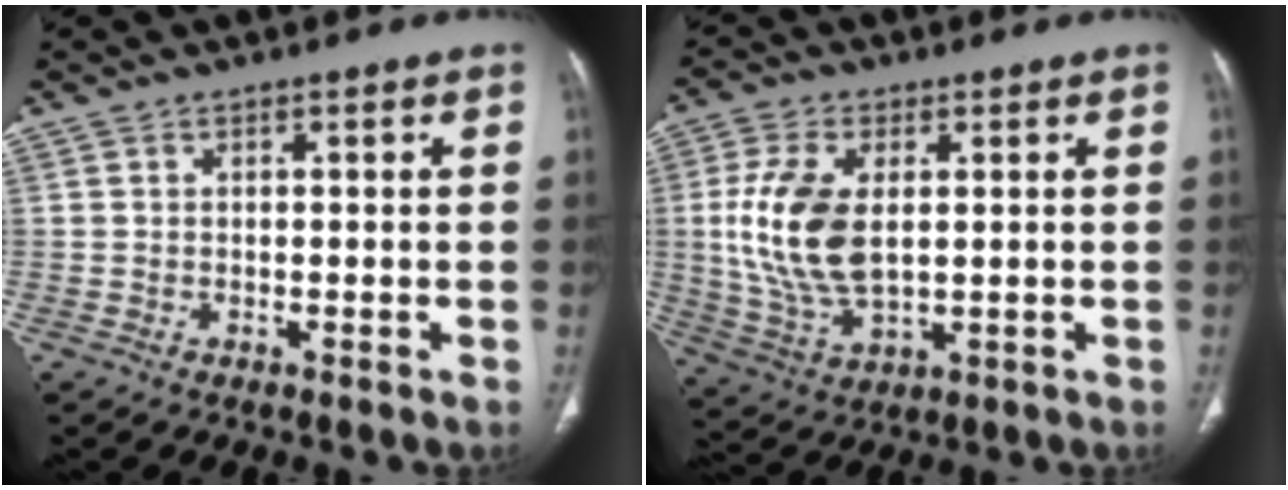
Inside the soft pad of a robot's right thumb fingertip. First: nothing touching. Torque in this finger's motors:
{"motor_torque": [2.27, 1.44, 1.10, -1.45, 0.36]}